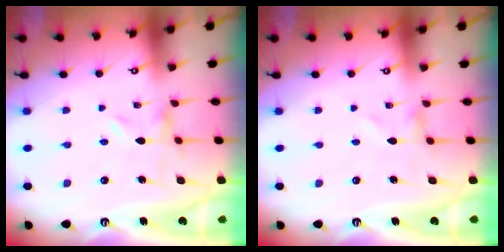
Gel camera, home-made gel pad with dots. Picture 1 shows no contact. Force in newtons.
{"total": 0.0}